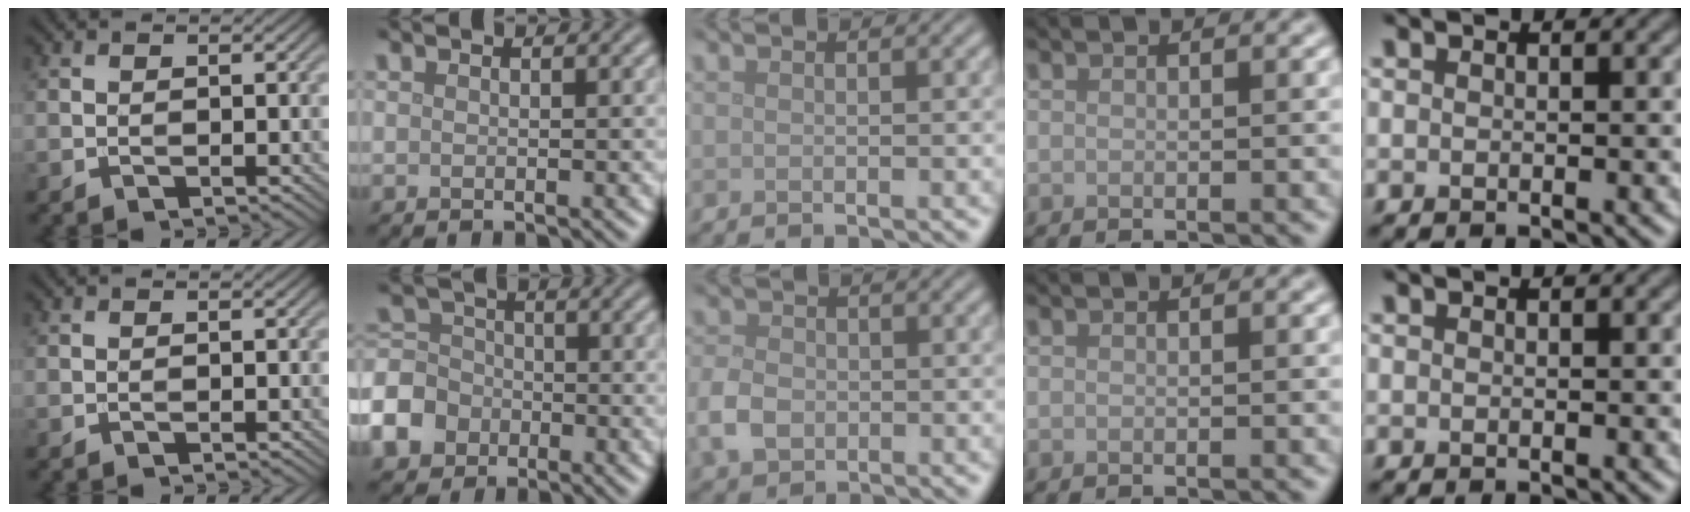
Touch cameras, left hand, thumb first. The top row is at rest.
{"index": {"total": 7.1, "force": [-3.5, 5.7, 2.2], "torque": [-0.044, -0.013, -0.082]}, "middle": {"total": 3.2, "force": [-0.9, 2.5, 1.9], "torque": [-0.043, -0.002, -0.022]}}